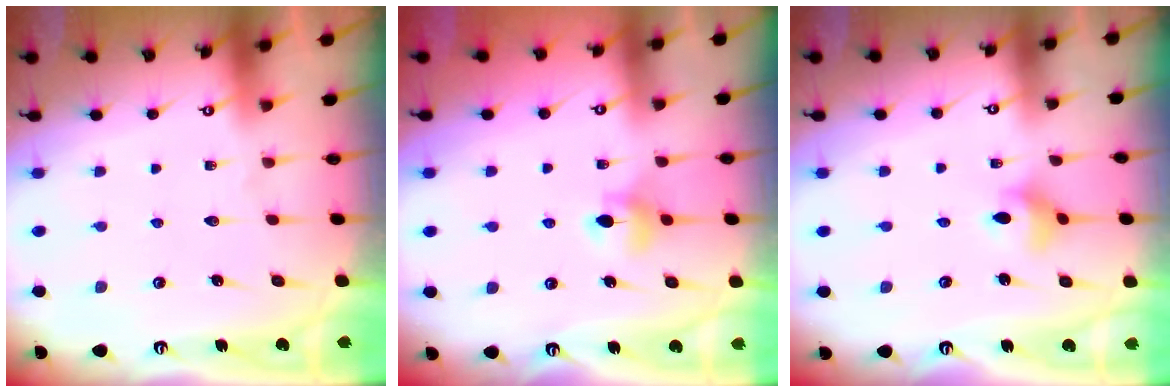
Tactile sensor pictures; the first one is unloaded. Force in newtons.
{"total": 6.5, "press": 6.4, "slide": 0.7}
{"total": 5.1, "press": 4.7, "slide": 1.8}